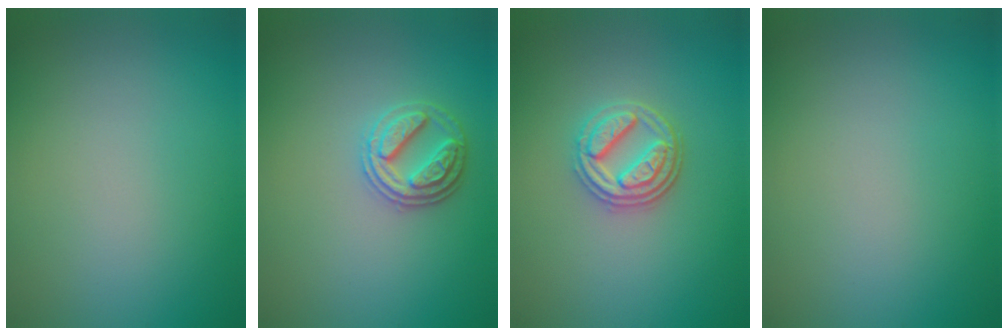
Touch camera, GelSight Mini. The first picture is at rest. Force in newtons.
{"total": 2.9, "press": 2.8, "slide": 0.7}
{"total": 3.6, "press": 3.1, "slide": 1.8}
{"total": 0.0}